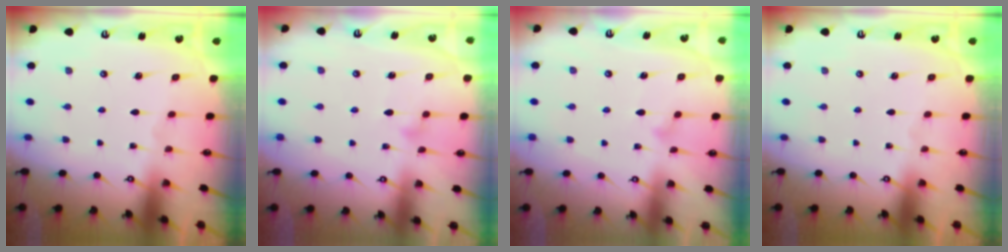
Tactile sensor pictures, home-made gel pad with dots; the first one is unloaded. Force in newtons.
{"total": 7.8, "press": 7.8, "slide": 0.6}
{"total": 7.9, "press": 7.9, "slide": 0.3}
{"total": 0.0}